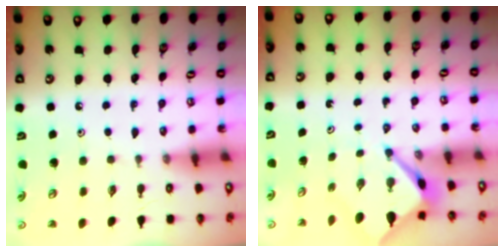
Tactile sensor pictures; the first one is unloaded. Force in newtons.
{"total": 3.4, "press": 3.4, "slide": 0.5}